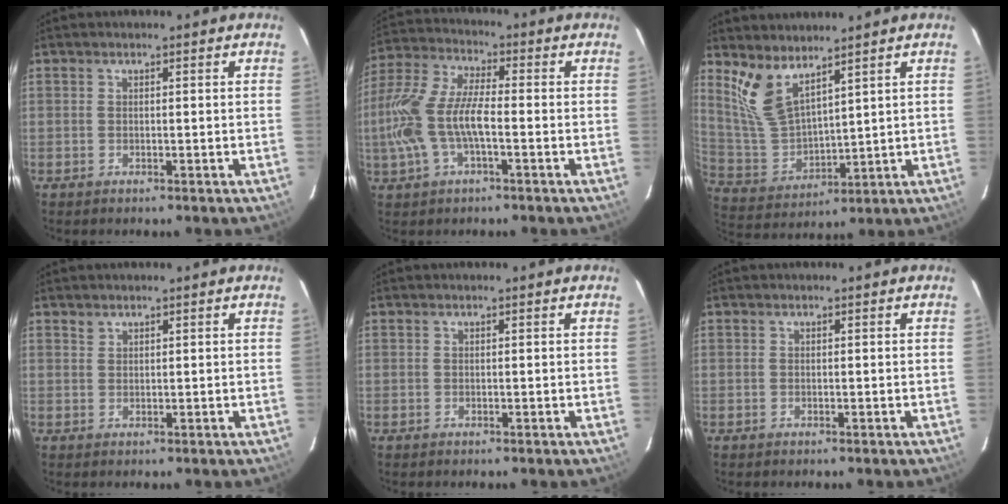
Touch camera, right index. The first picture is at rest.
{"total": 13.6, "force": [-3.0, 5.2, 12.3], "torque": [-0.267, 0.004, -0.059]}
{"total": 9.3, "force": [6.4, 3.6, 5.7], "torque": [-0.118, -0.007, 0.147]}
{"total": 0.8, "force": [0.7, 0.4, 0.0], "torque": [0.000, 0.001, 0.015]}
{"total": 0.0}
{"total": 0.0}